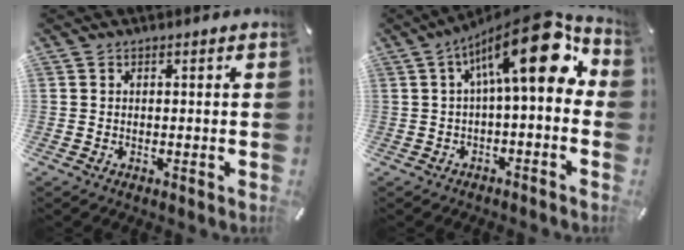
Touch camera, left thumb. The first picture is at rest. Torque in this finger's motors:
{"motor_torque": [-0.21, 2.10, 2.33, -0.44, 0.60]}